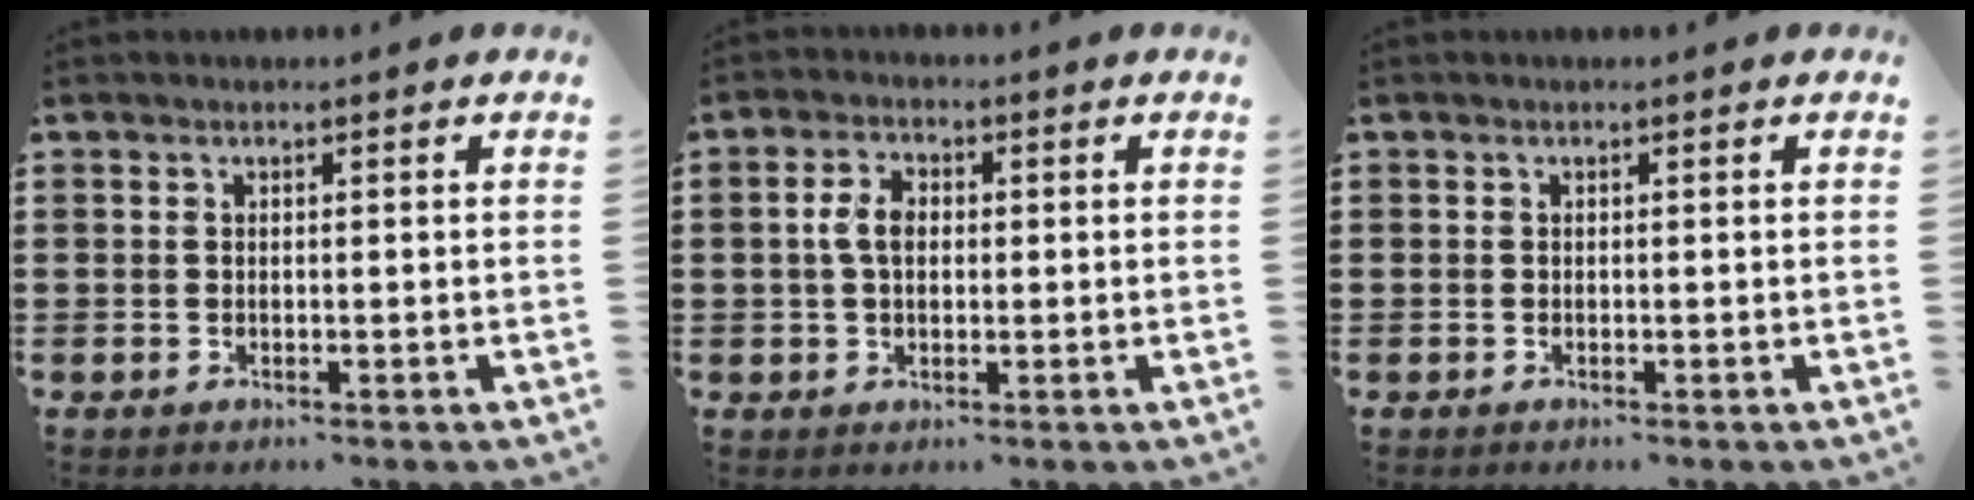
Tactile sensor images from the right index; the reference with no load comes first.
{"total": 4.0, "force": [0.2, 2.5, 3.1], "torque": [-0.073, 0.010, -0.001]}
{"total": 0.0}